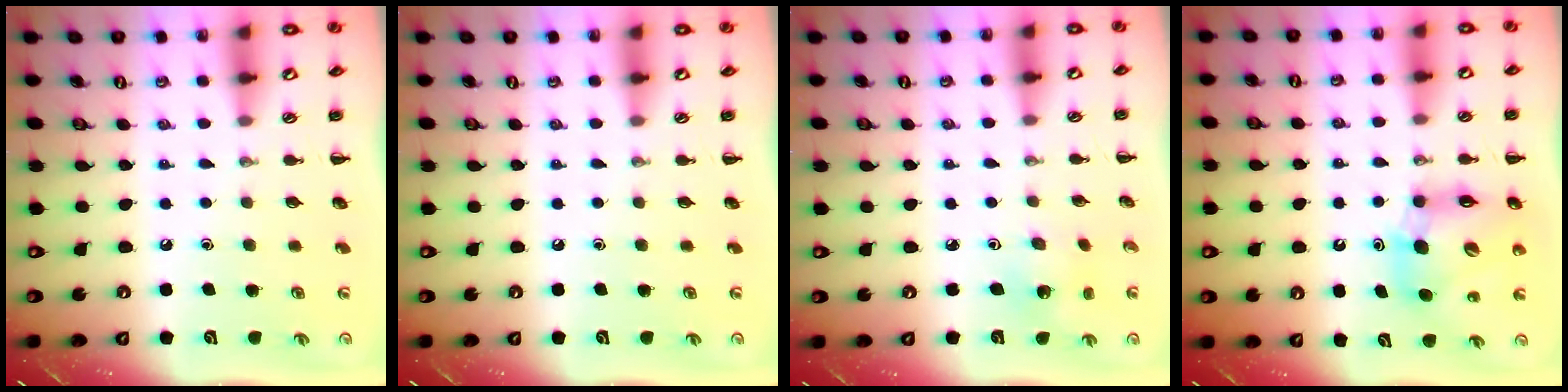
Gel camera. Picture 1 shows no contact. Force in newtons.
{"total": 0.0}
{"total": 2.6, "press": 2.4, "slide": 0.9}
{"total": 11.6, "press": 11.1, "slide": 3.2}